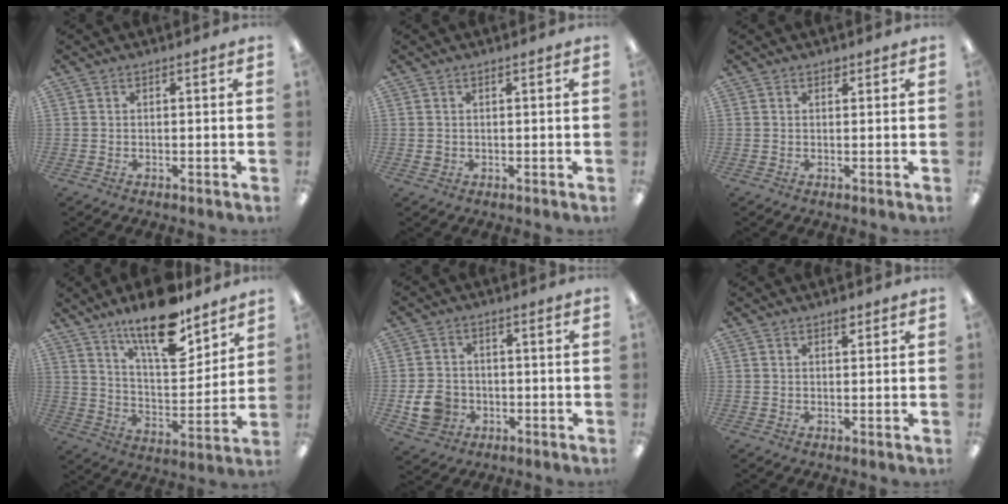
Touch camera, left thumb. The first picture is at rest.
{"total": 0.7, "force": [0.3, 0.6, 0.2], "torque": [-0.005, 0.004, 0.005]}
{"total": 0.9, "force": [0.7, 0.5, 0.2], "torque": [0.003, -0.002, 0.012]}
{"total": 17.8, "force": [13.0, 6.3, 10.5], "torque": [-0.170, -0.078, 0.218]}
{"total": 6.9, "force": [-2.0, 5.9, 3.1], "torque": [-0.054, 0.008, -0.034]}
{"total": 1.9, "force": [1.3, 0.8, 1.1], "torque": [0.000, -0.009, 0.017]}